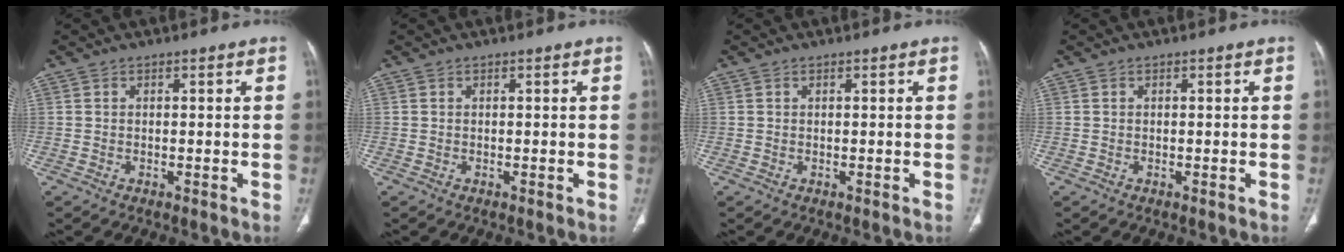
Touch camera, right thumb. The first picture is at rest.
{"total": 0.0}
{"total": 0.0}
{"total": 0.0}